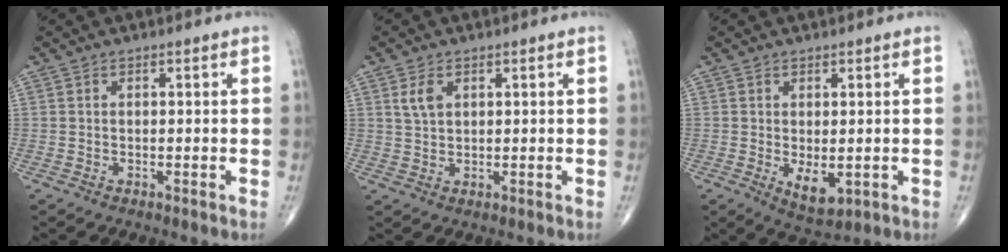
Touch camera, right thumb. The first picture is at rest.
{"total": 3.2, "force": [1.4, 1.9, 2.1], "torque": [-0.038, -0.002, 0.030]}
{"total": 5.2, "force": [-0.9, 2.6, 4.5], "torque": [-0.060, -0.014, -0.002]}